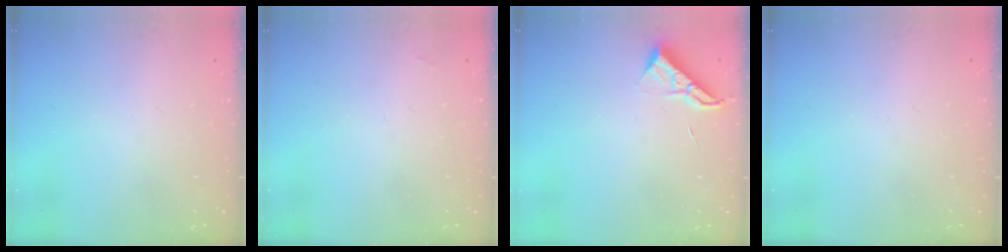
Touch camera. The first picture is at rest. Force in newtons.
{"total": 1.3, "press": 1.3, "slide": 0.2}
{"total": 6.8, "press": 6.8, "slide": 0.5}
{"total": 0.0}